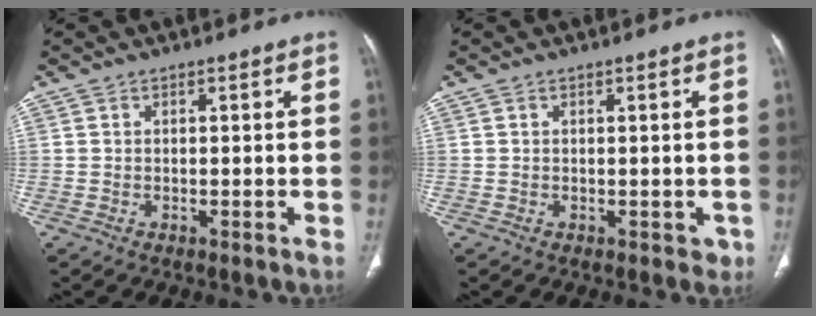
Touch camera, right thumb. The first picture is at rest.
{"total": 1.5, "force": [0.0, 1.2, 1.0], "torque": [-0.003, 0.000, 0.005]}